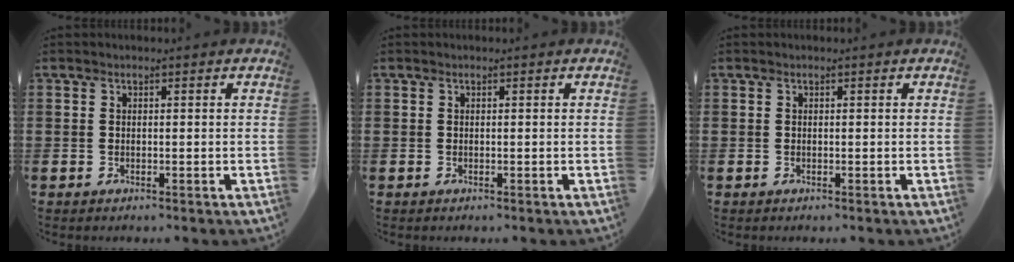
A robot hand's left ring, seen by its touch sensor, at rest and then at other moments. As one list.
[{"total": 0.0}, {"total": 0.0}]